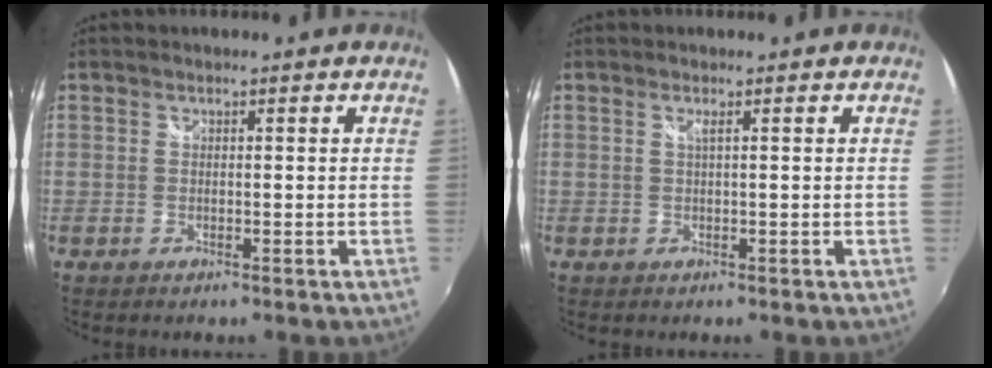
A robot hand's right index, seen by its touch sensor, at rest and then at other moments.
{"total": 0.9, "force": [0.2, -0.3, 0.8], "torque": [-0.015, 0.000, 0.003]}